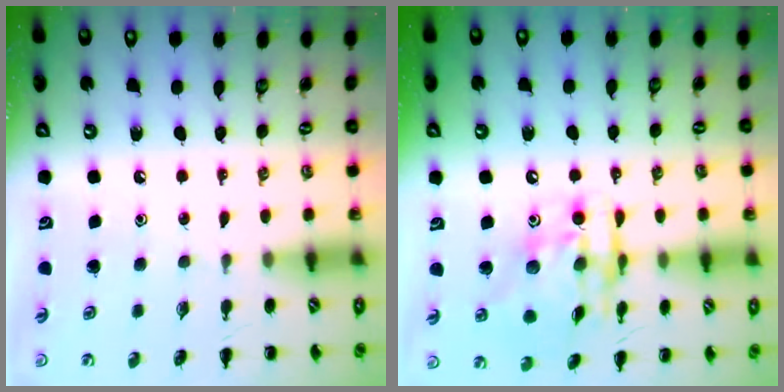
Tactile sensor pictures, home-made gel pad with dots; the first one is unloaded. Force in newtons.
{"total": 14.6, "press": 14.2, "slide": 3.5}